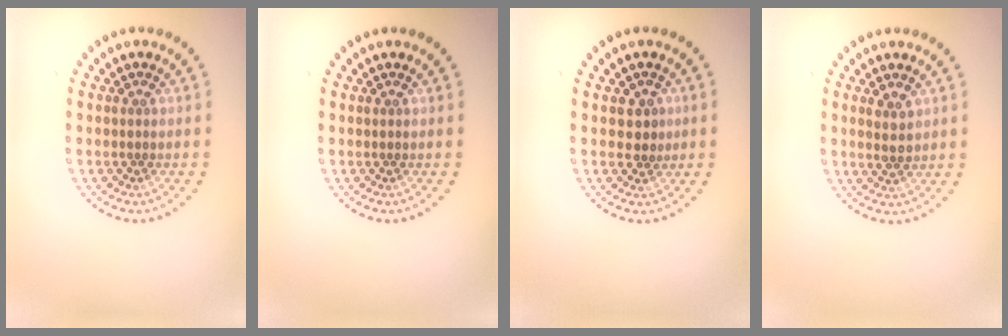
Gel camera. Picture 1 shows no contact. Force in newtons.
{"total": 0.0}
{"total": 1.8, "press": 1.7, "slide": 0.6}
{"total": 1.8, "press": 1.8, "slide": 0.2}